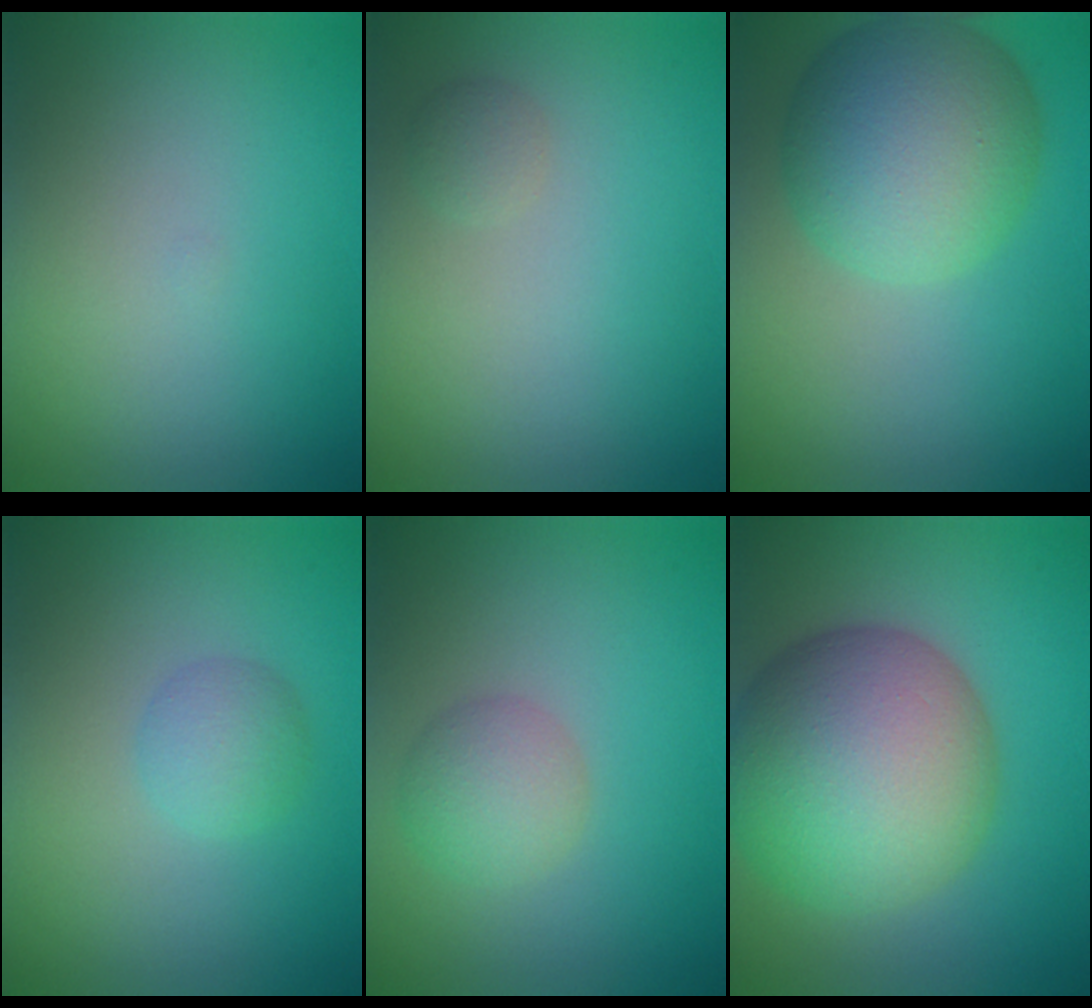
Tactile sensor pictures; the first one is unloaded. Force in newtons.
{"total": 1.0, "press": 1.0, "slide": 0.1}
{"total": 9.2, "press": 9.2, "slide": 0.4}
{"total": 2.0, "press": 2.0, "slide": 0.0}
{"total": 2.9, "press": 2.9, "slide": 0.1}
{"total": 13.3, "press": 13.3, "slide": 0.4}